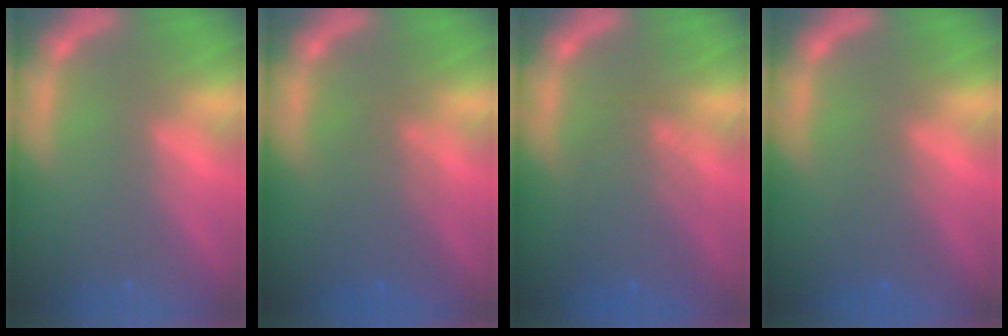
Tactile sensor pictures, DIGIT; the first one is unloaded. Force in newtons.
{"total": 3.5}
{"total": 5.1}
{"total": 1.9}